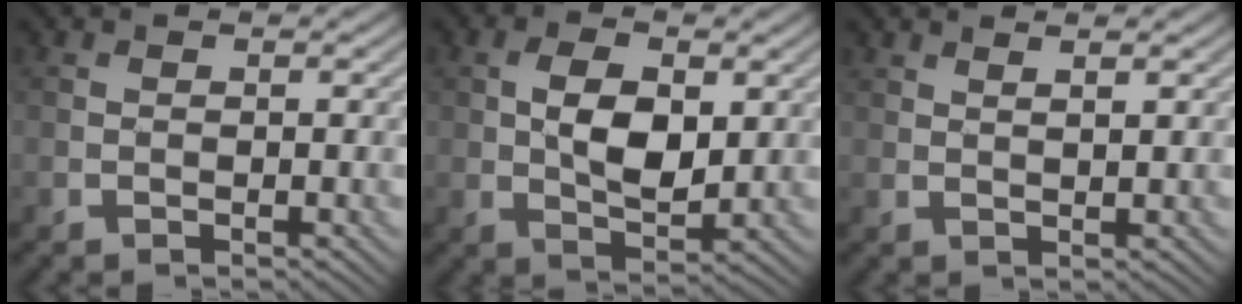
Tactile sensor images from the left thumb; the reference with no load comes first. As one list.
[{"total": 6.5, "force": [1.0, 3.5, 5.4], "torque": [-0.106, -0.001, 0.018]}, {"total": 1.6, "force": [1.1, 0.2, 1.1], "torque": [-0.017, -0.004, 0.020]}]